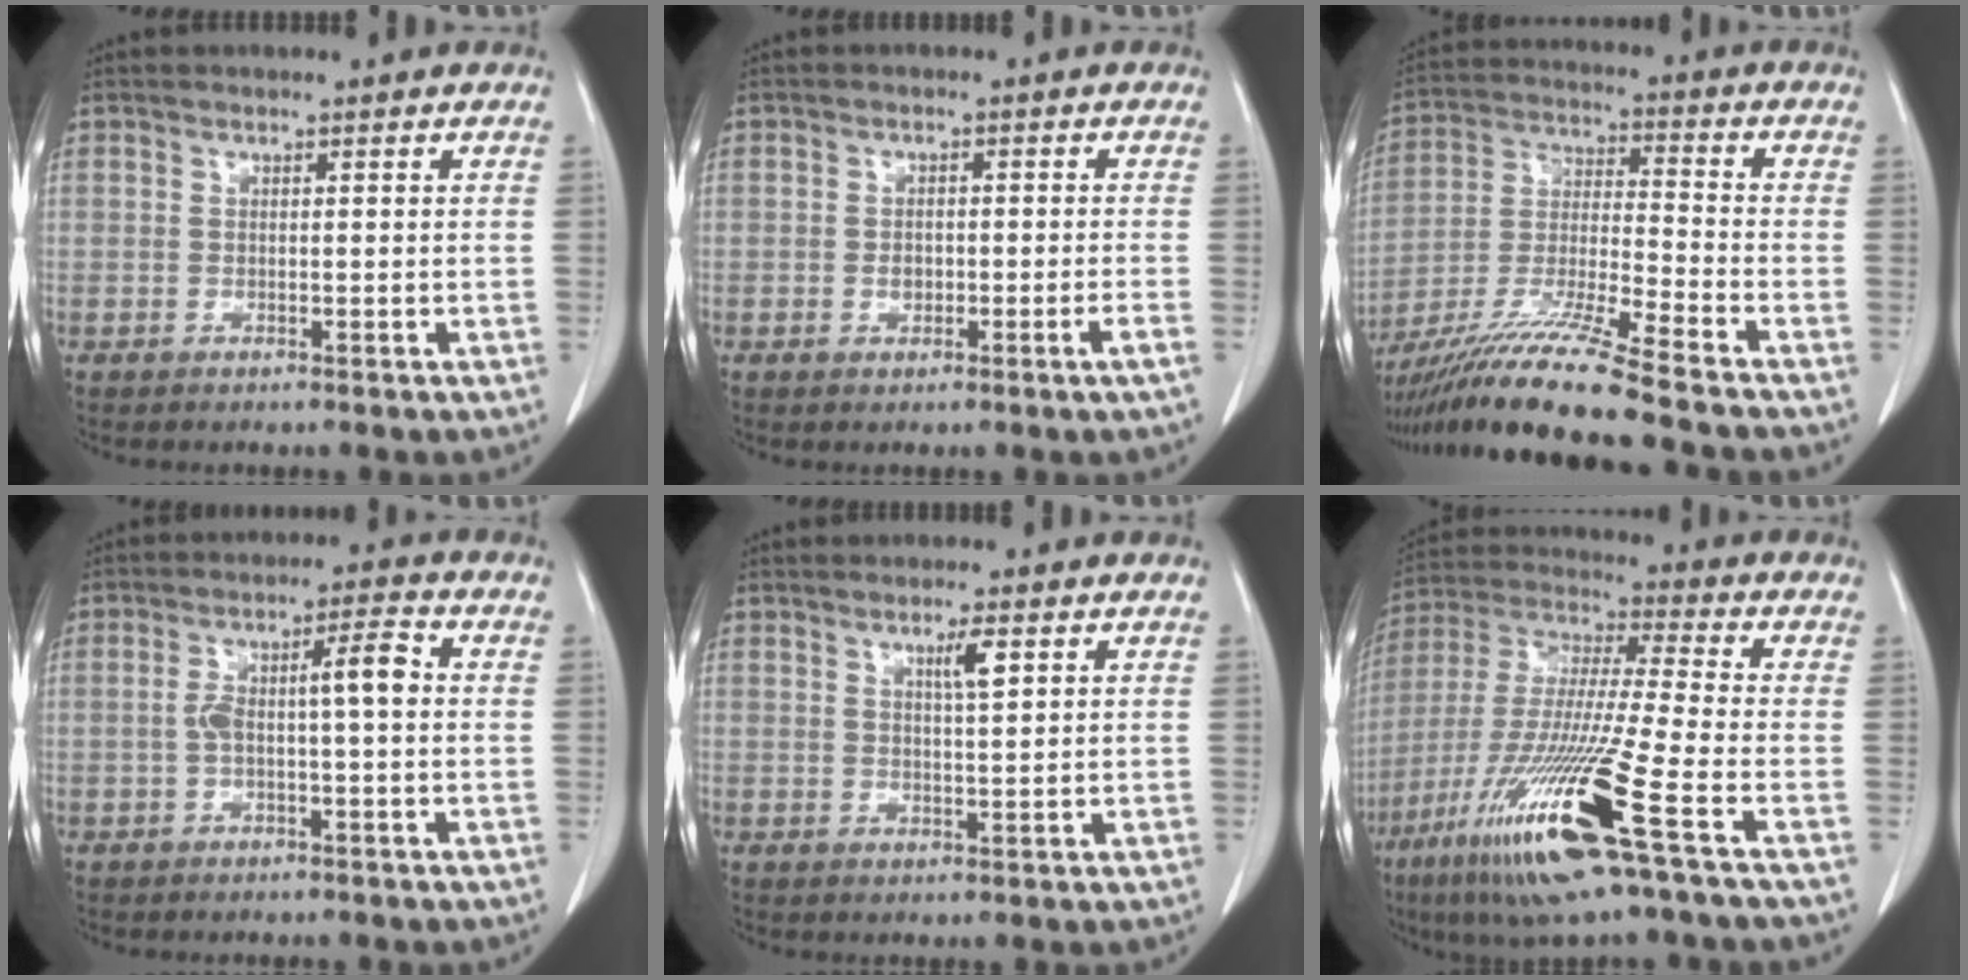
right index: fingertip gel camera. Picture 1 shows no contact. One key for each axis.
{"total": 2.1, "fx": -0.8, "fy": 0.5, "fz": 1.9, "tx": -0.035, "ty": 0.000, "tz": -0.012}
{"total": 16.7, "fx": -13.6, "fy": -1.3, "fz": 9.6, "tx": -0.203, "ty": -0.033, "tz": -0.249}
{"total": 6.2, "fx": 0.0, "fy": 0.9, "fz": 6.2, "tx": -0.112, "ty": 0.024, "tz": 0.001}
{"total": 3.0, "fx": 1.4, "fy": 0.1, "fz": 2.6, "tx": -0.047, "ty": -0.003, "tz": 0.024}
{"total": 19.6, "fx": -9.1, "fy": -0.2, "fz": 17.4, "tx": -0.372, "ty": -0.047, "tz": -0.176}